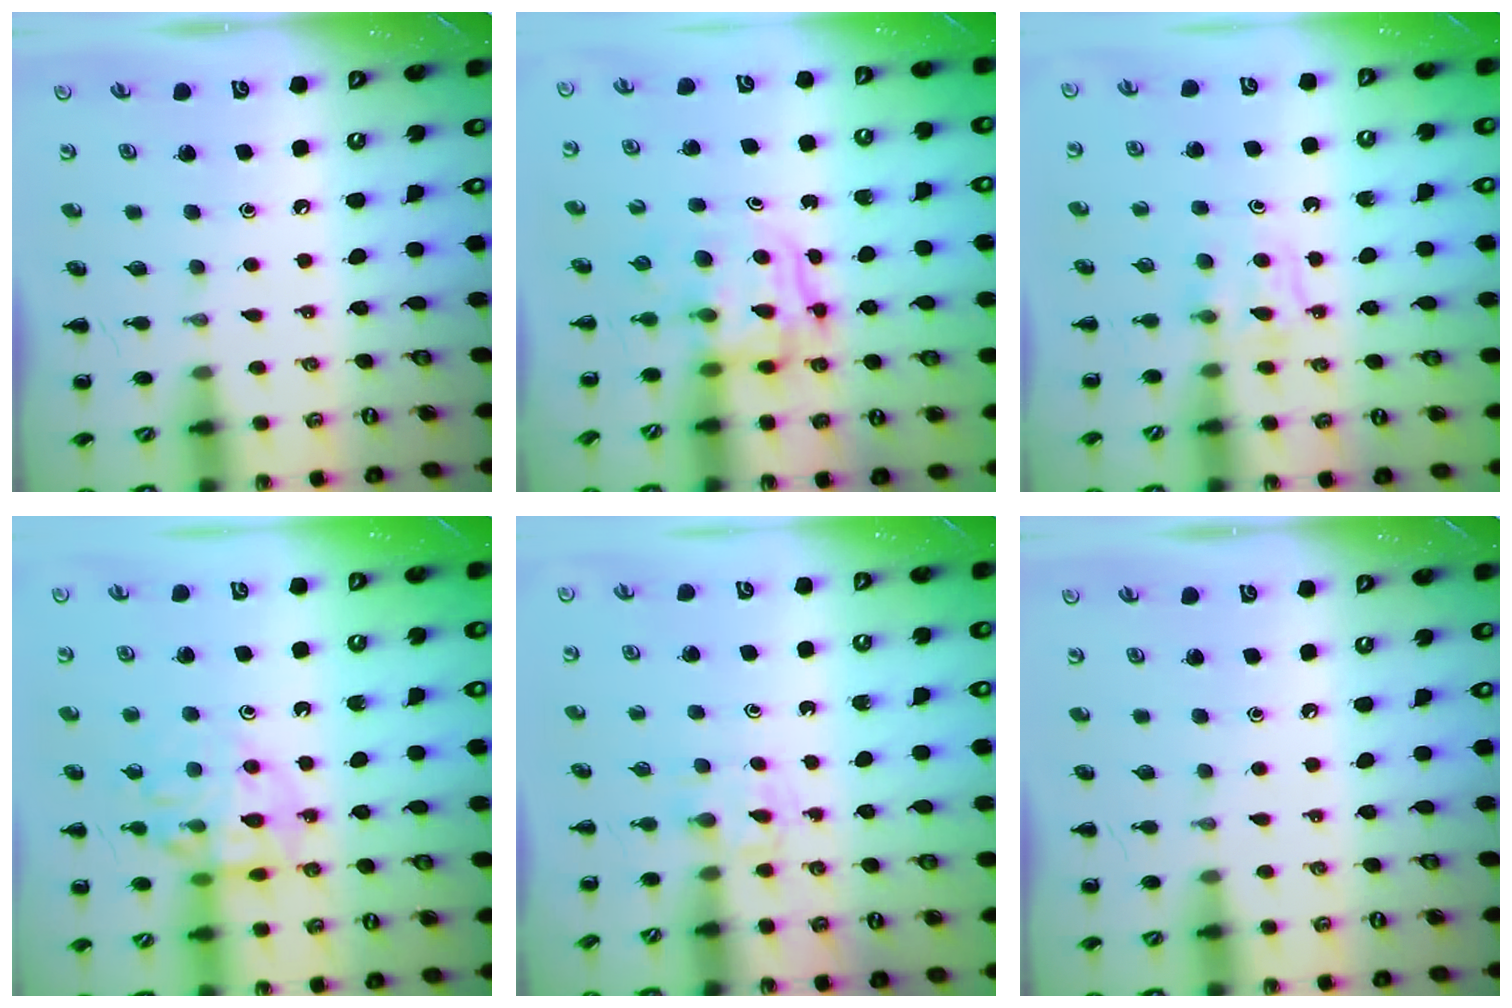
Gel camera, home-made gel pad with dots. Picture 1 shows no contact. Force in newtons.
{"total": 3.4, "press": 3.3, "slide": 0.3}
{"total": 4.7, "press": 4.5, "slide": 1.3}
{"total": 12.3, "press": 12.1, "slide": 1.7}
{"total": 2.3, "press": 2.1, "slide": 0.8}
{"total": 0.0}